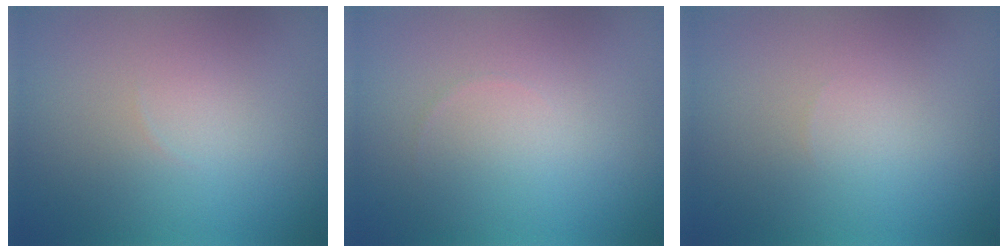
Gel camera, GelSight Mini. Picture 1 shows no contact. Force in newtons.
{"total": 0.0}
{"total": 0.0}